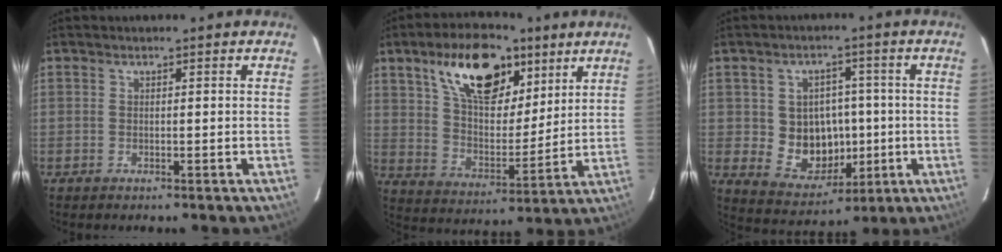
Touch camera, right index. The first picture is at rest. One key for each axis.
{"total": 18.4, "fx": 10.2, "fy": 9.1, "fz": 12.3, "tx": -0.211, "ty": 0.025, "tz": 0.182}
{"total": 10.2, "fx": -0.6, "fy": 9.0, "fz": 4.7, "tx": -0.097, "ty": 0.006, "tz": 0.014}